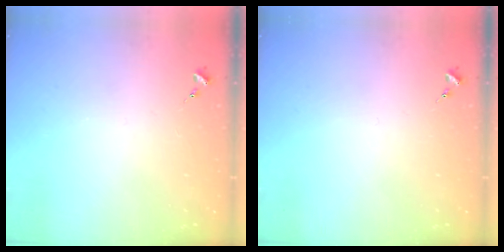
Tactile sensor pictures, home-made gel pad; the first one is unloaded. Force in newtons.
{"total": 0.0}